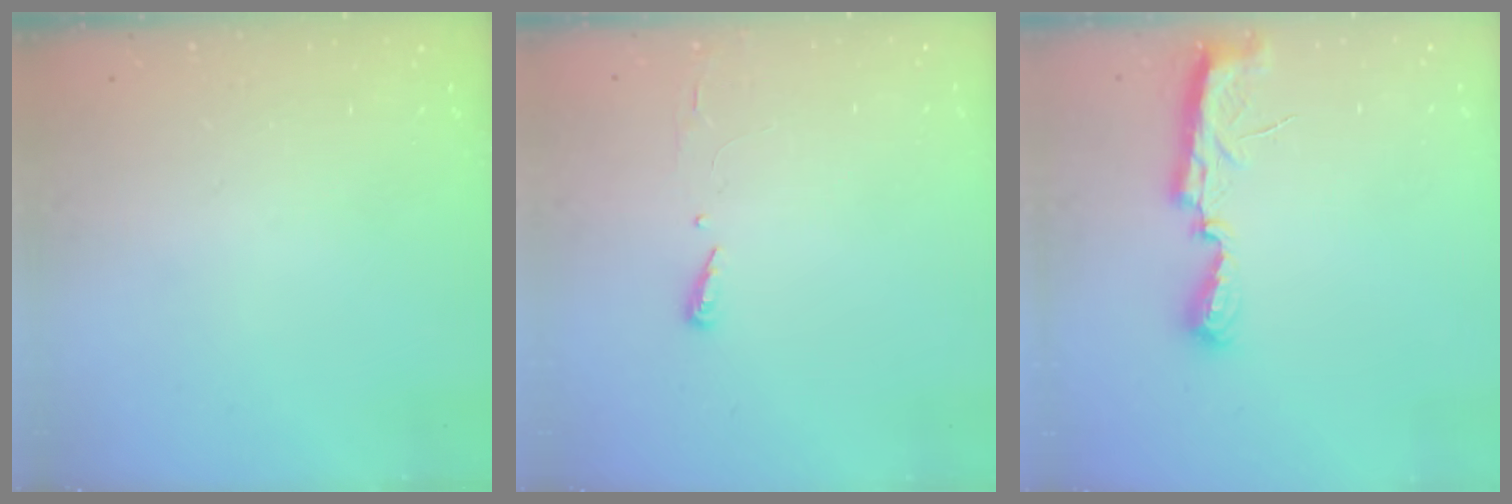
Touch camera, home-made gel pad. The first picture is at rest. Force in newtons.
{"total": 2.9, "press": 2.9, "slide": 0.4}
{"total": 7.0, "press": 7.0, "slide": 0.6}